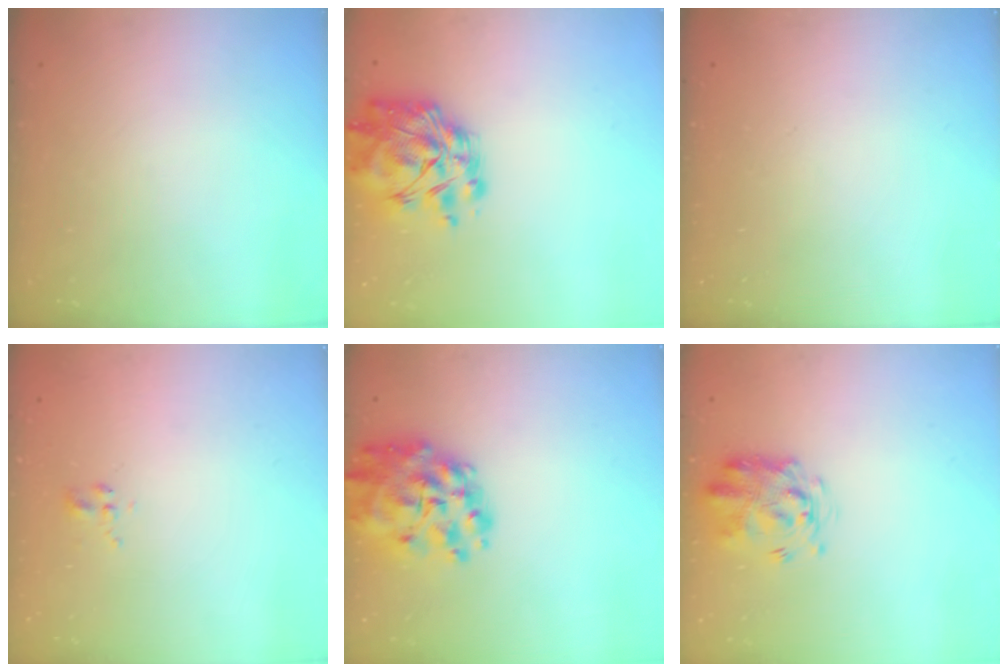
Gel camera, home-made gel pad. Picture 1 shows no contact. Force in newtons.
{"total": 11.9, "press": 11.0, "slide": 4.7}
{"total": 0.0}
{"total": 2.3, "press": 2.0, "slide": 1.1}
{"total": 15.3, "press": 14.6, "slide": 4.5}
{"total": 3.3, "press": 3.3, "slide": 0.6}